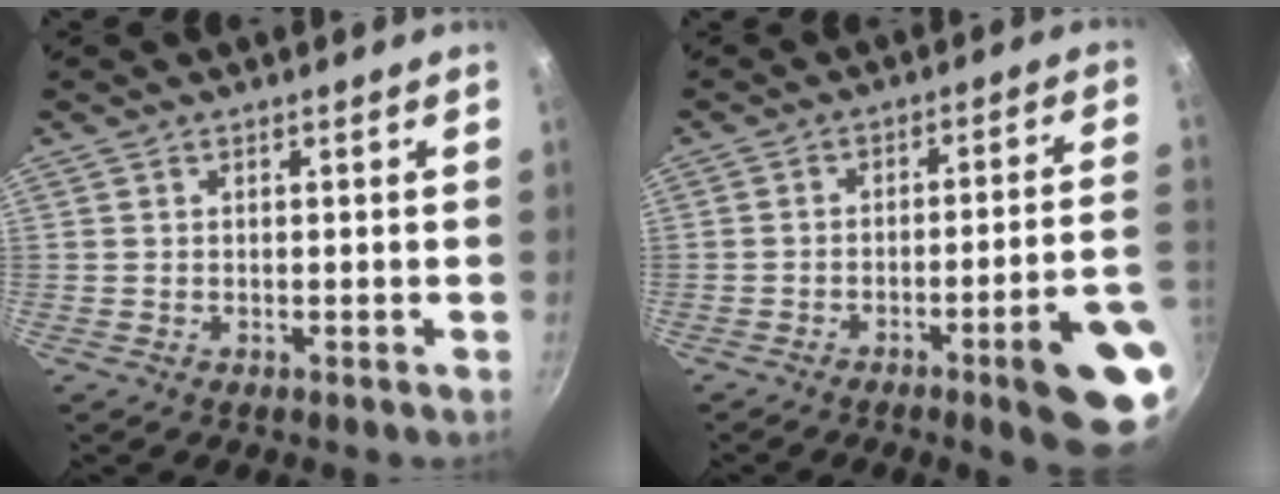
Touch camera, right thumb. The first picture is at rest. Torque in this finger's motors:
{"motor_torque": [3.49, 1.52, 0.97, -0.92, 0.34]}